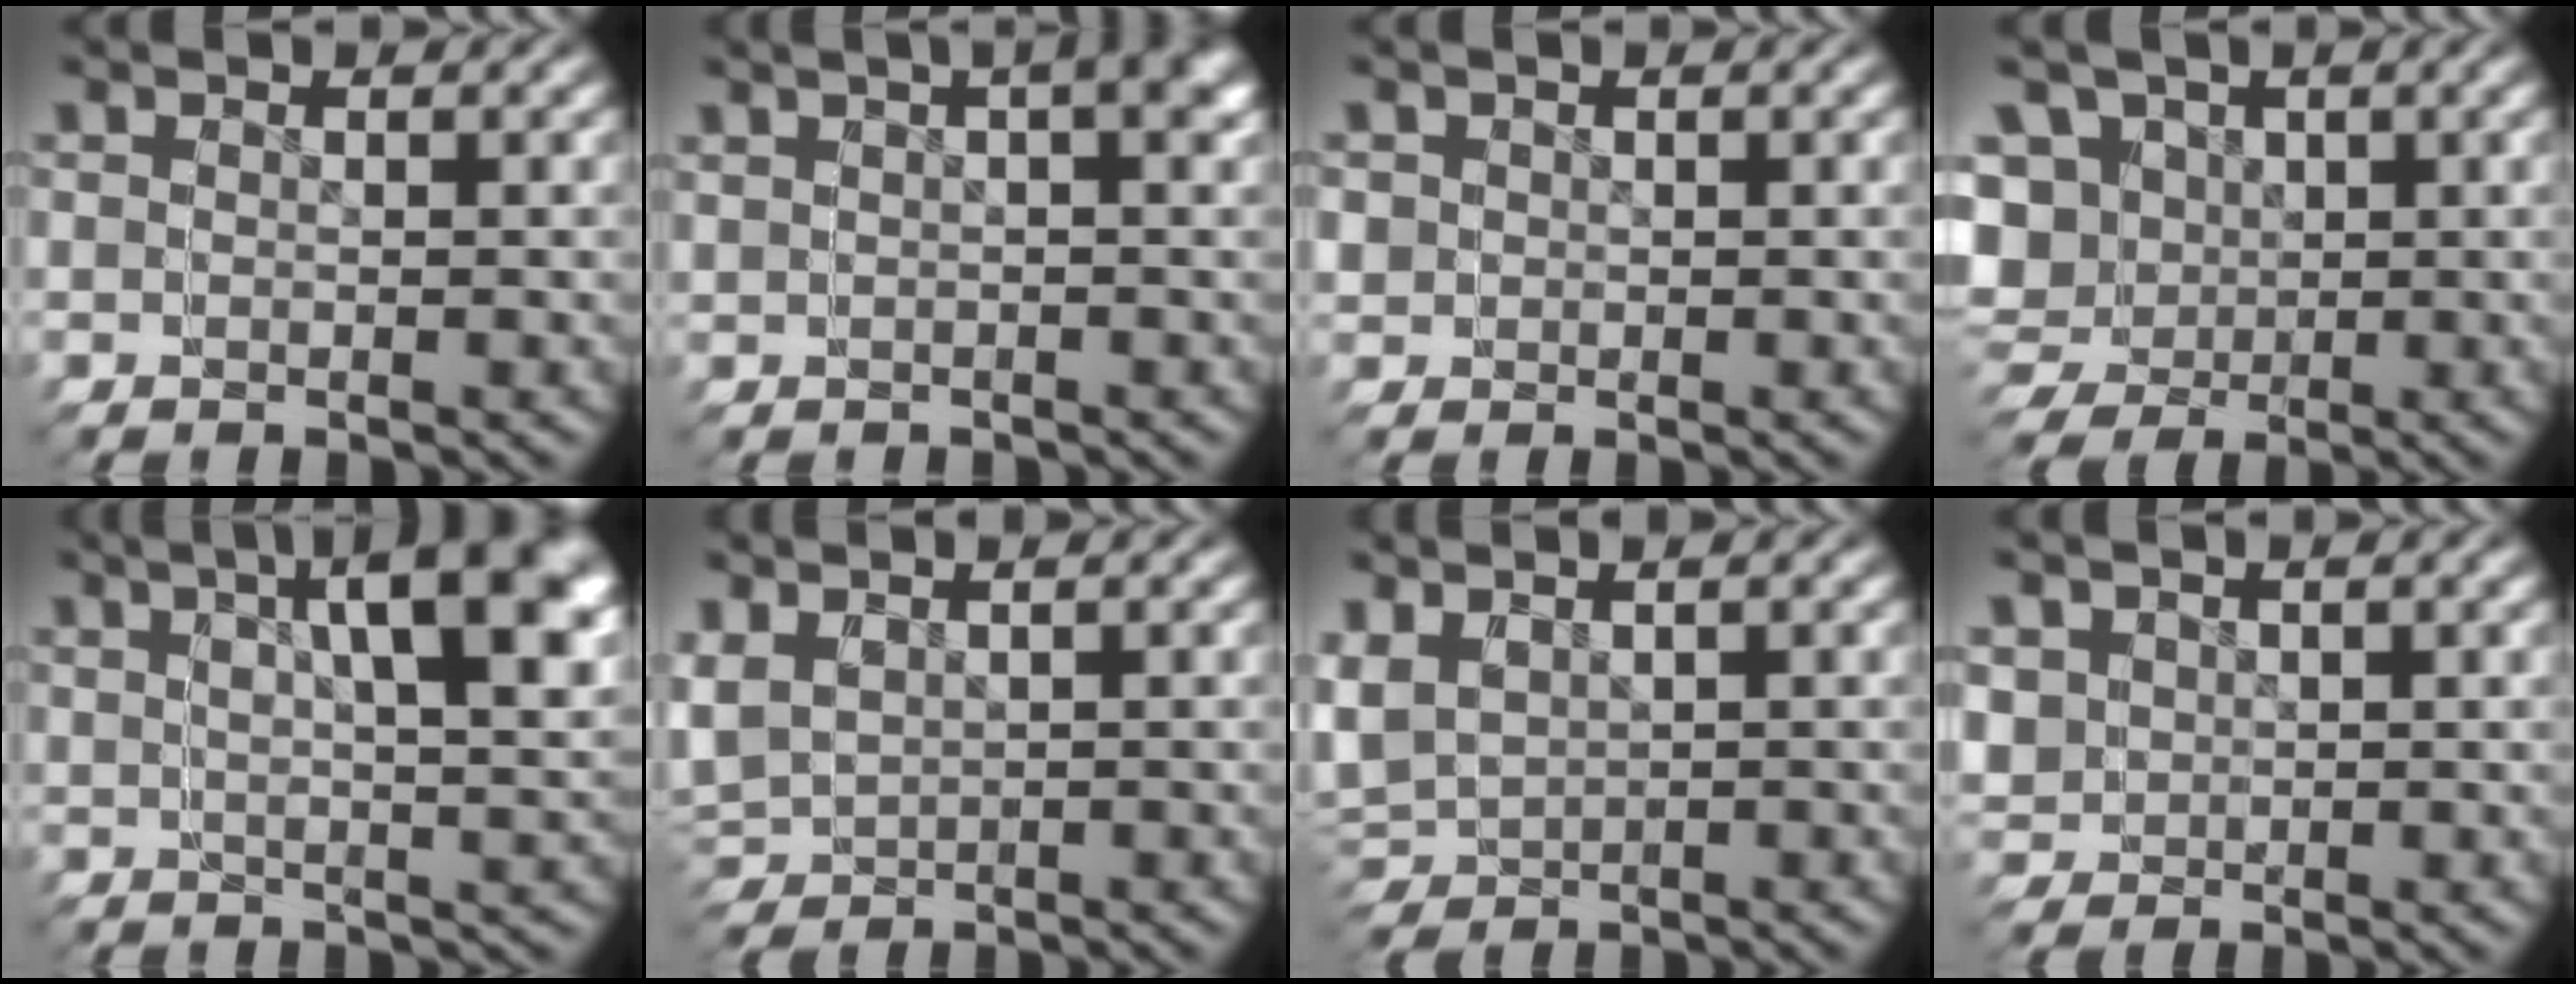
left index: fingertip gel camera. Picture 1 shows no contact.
{"total": 2.4, "force": [0.4, 0.8, 2.3], "torque": [-0.039, 0.005, 0.008]}
{"total": 2.5, "force": [0.3, 2.5, -0.1], "torque": [-0.002, -0.017, 0.010]}
{"total": 11.4, "force": [-0.2, 10.9, 3.3], "torque": [-0.104, -0.050, 0.006]}
{"total": 4.8, "force": [2.1, 0.6, 4.3], "torque": [-0.044, 0.029, 0.024]}
{"total": 4.7, "force": [-0.1, 4.5, 1.6], "torque": [-0.064, -0.019, 0.012]}
{"total": 5.8, "force": [-0.3, 5.5, 1.8], "torque": [-0.073, -0.025, 0.008]}
{"total": 4.7, "force": [0.7, 4.7, 0.0], "torque": [-0.032, -0.025, 0.019]}